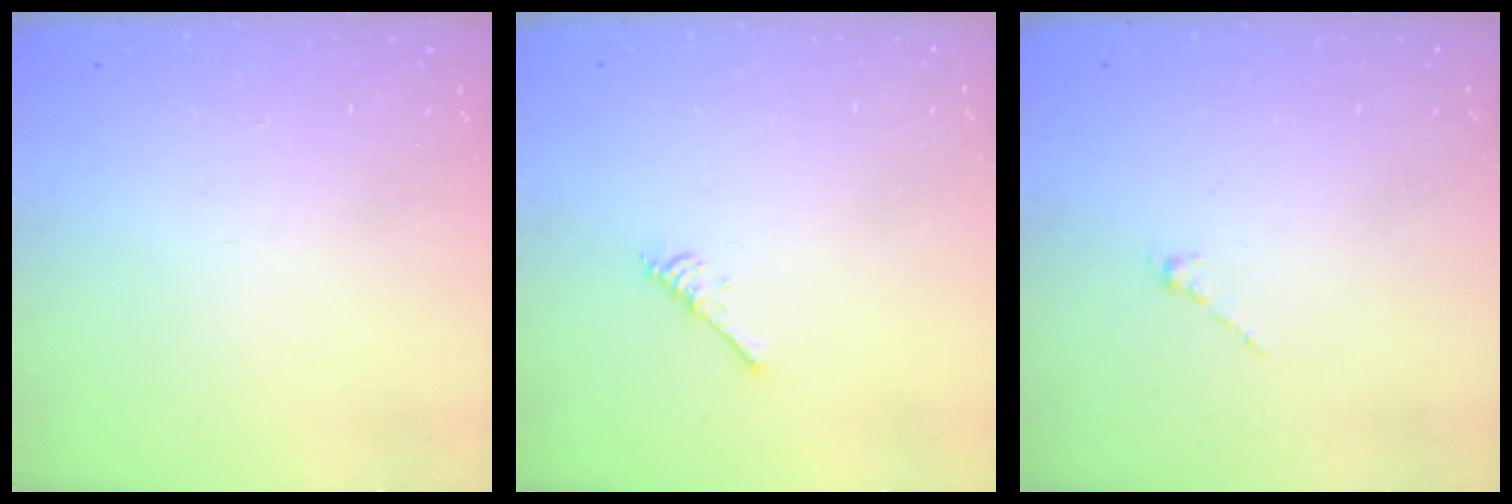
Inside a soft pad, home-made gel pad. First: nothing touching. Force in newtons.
{"total": 2.7, "press": 2.7, "slide": 0.5}
{"total": 0.0}